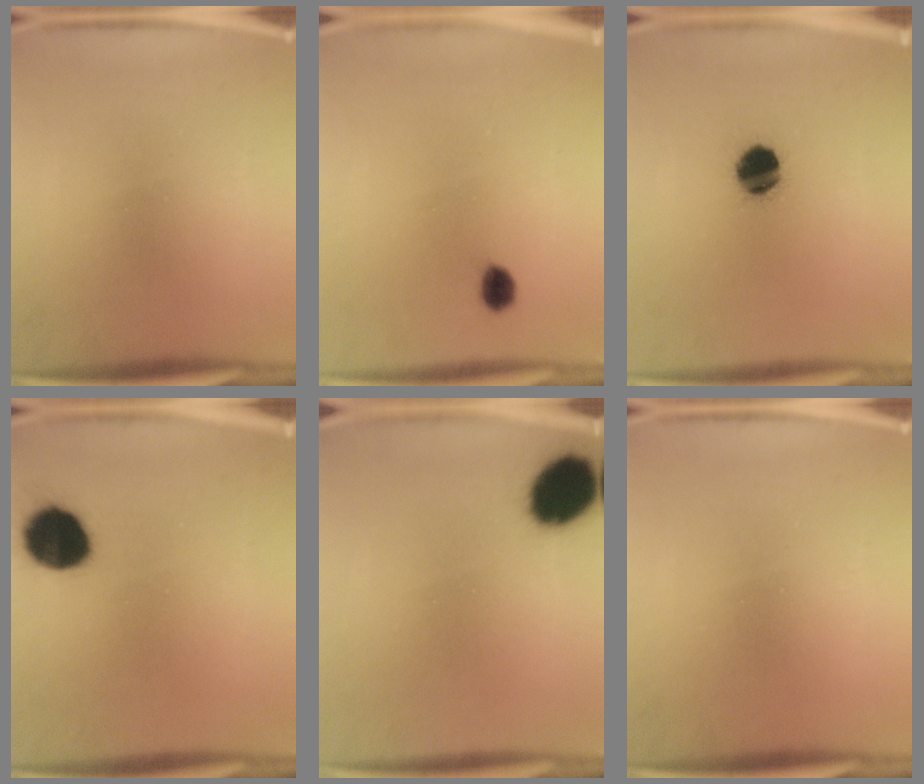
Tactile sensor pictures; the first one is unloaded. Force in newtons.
{"total": 3.2}
{"total": 8.7}
{"total": 11.9}
{"total": 12.3}
{"total": 0.0}